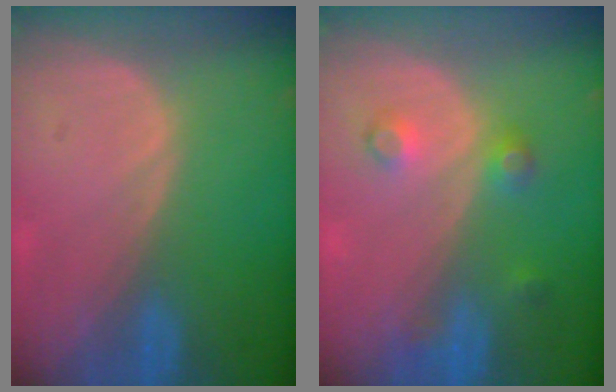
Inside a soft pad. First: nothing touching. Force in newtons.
{"total": 3.6, "press": 3.3, "slide": 1.4}